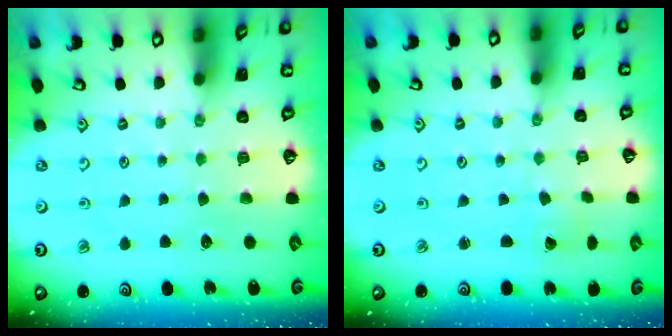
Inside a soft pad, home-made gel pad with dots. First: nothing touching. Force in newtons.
{"total": 0.5, "press": 0.5, "slide": 0.1}